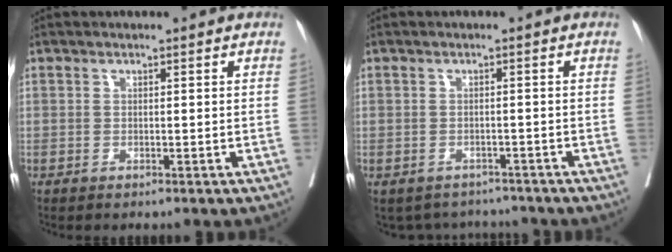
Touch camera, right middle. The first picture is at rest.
{"total": 5.4, "force": [-4.9, 2.1, 0.0], "torque": [0.005, 0.012, -0.061]}